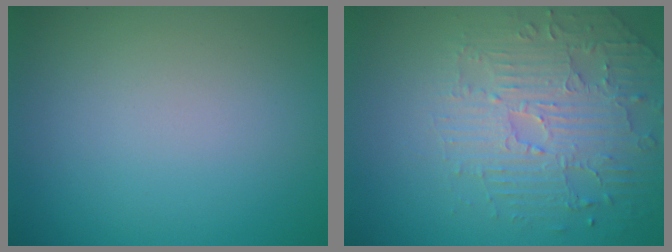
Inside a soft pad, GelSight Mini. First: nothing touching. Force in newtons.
{"total": 4.6, "press": 3.7, "slide": 2.7}